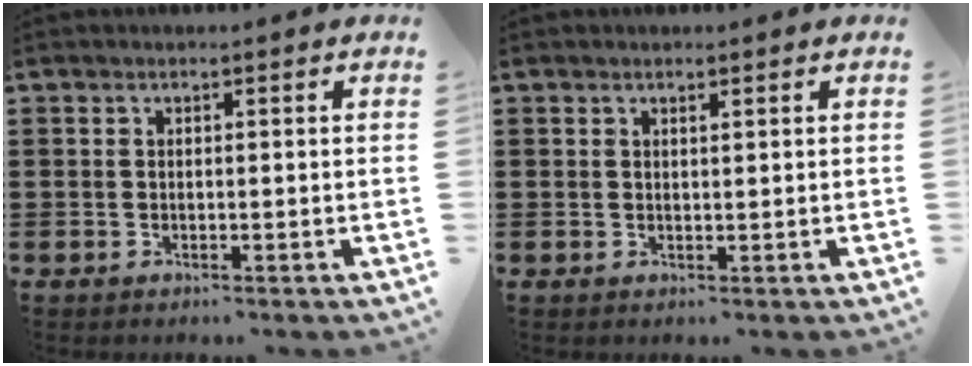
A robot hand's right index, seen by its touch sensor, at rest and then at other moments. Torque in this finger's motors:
{"motor_torque": [-0.16, 0.04, 0.04, -0.01]}